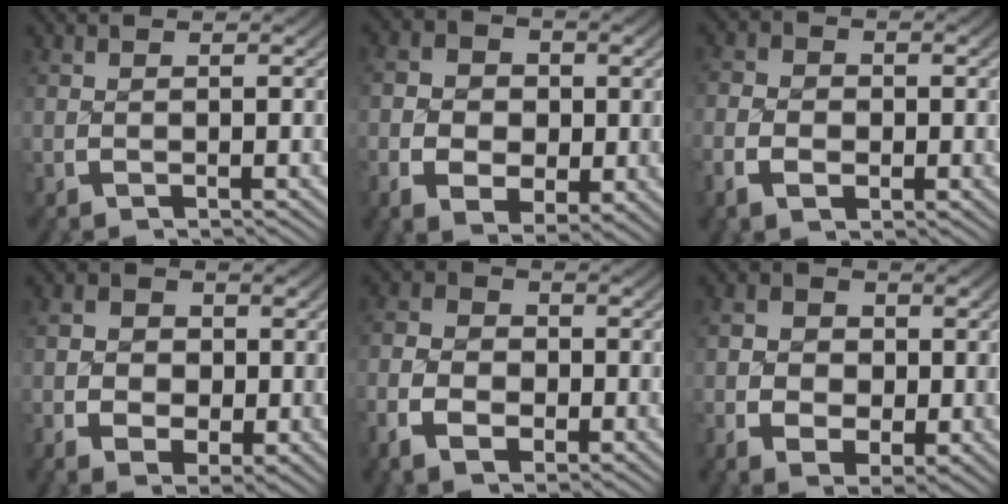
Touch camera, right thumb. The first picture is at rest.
{"total": 6.1, "force": [-0.5, 4.7, 3.9], "torque": [-0.071, -0.028, 0.000]}
{"total": 3.0, "force": [-0.9, 2.3, 1.8], "torque": [-0.027, -0.003, -0.019]}
{"total": 4.8, "force": [-0.3, 3.7, 3.0], "torque": [-0.050, -0.022, 0.000]}
{"total": 5.2, "force": [-1.1, 3.9, 3.4], "torque": [-0.059, -0.009, -0.019]}
{"total": 5.3, "force": [-0.5, 4.1, 3.4], "torque": [-0.061, -0.026, 0.001]}